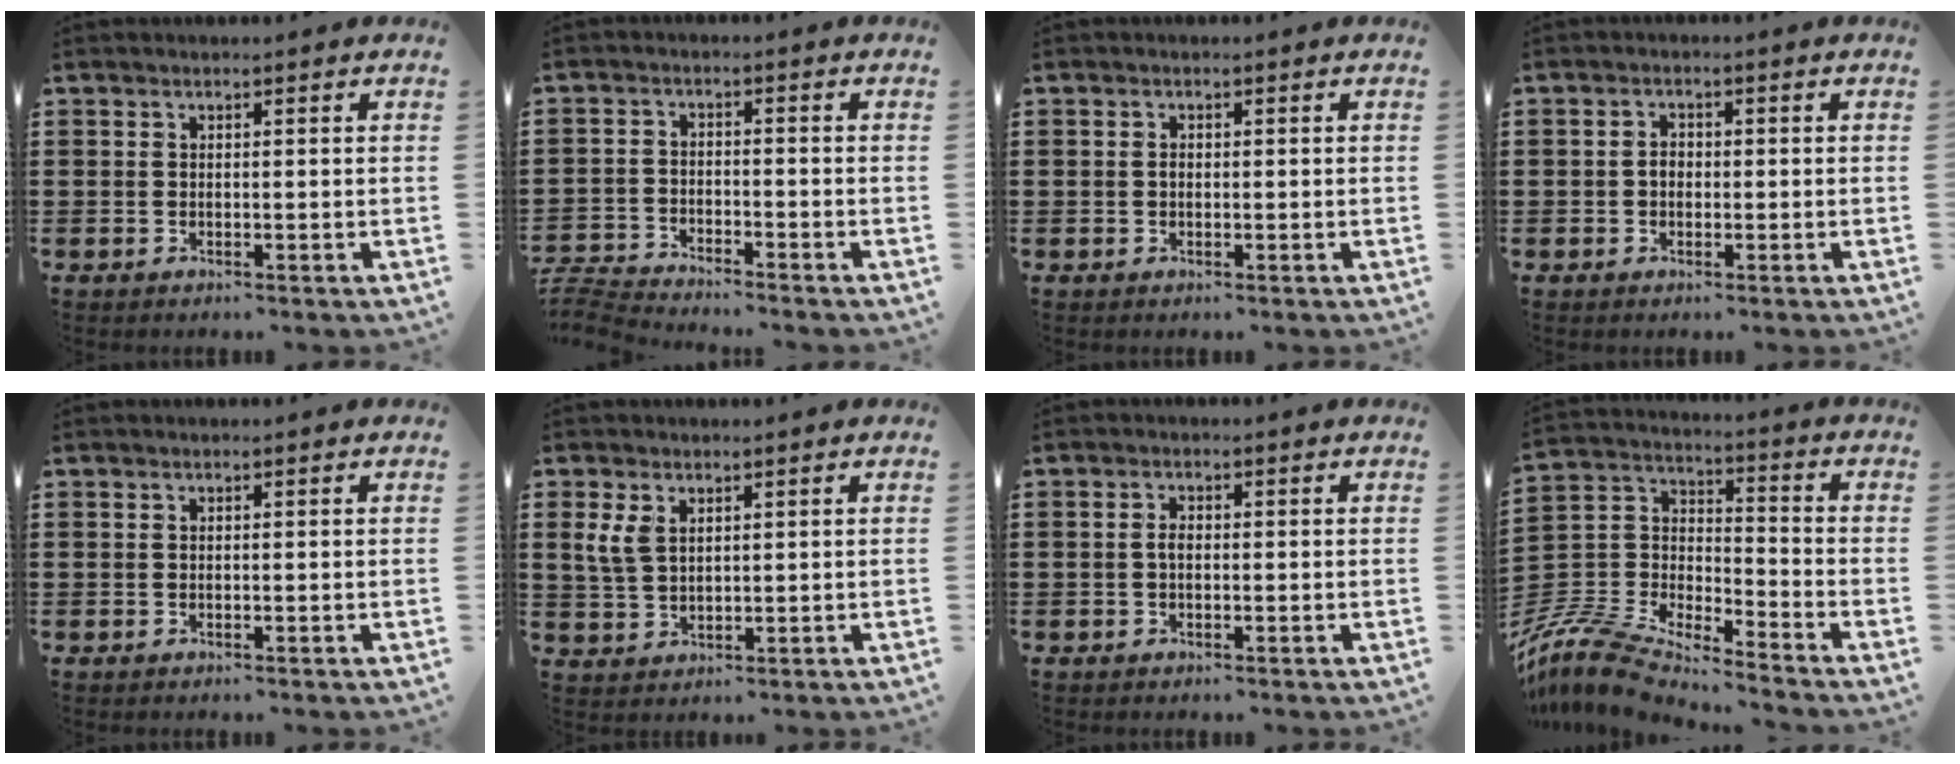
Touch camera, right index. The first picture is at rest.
{"total": 4.3, "force": [-4.3, 0.0, 0.3], "torque": [-0.029, -0.008, -0.095]}
{"total": 0.8, "force": [-0.1, 0.5, 0.5], "torque": [-0.013, 0.001, -0.002]}
{"total": 1.8, "force": [-0.3, 1.3, 1.2], "torque": [-0.024, 0.005, -0.007]}
{"total": 0.0}
{"total": 3.8, "force": [1.7, 2.3, 2.5], "torque": [-0.064, 0.005, 0.028]}
{"total": 1.6, "force": [-0.2, 0.8, 1.3], "torque": [-0.033, -0.001, -0.007]}
{"total": 8.7, "force": [-8.3, 1.2, 2.4], "torque": [-0.080, -0.007, -0.175]}